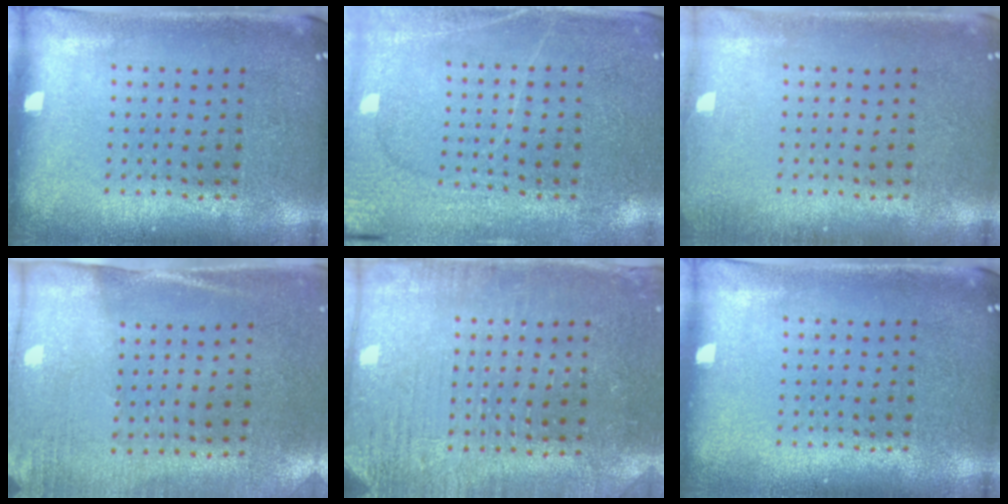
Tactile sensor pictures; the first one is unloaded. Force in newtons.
{"total": 2.8, "press": 2.7, "slide": 0.7}
{"total": 0.8, "press": 0.8, "slide": 0.1}
{"total": 2.6, "press": 2.3, "slide": 1.3}
{"total": 2.9, "press": 2.8, "slide": 0.7}
{"total": 0.0}